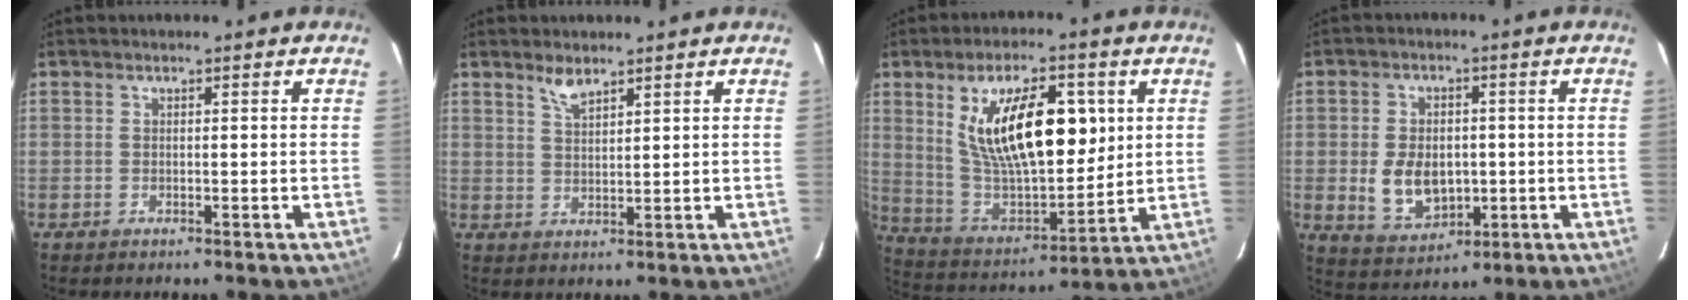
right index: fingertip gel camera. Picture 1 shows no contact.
{"total": 3.1, "force": [2.5, 0.9, 1.7], "torque": [-0.031, 0.002, 0.048]}
{"total": 20.3, "force": [6.3, 8.8, 17.2], "torque": [-0.296, -0.002, 0.124]}
{"total": 9.3, "force": [-1.1, 6.5, 6.5], "torque": [-0.137, -0.005, -0.001]}